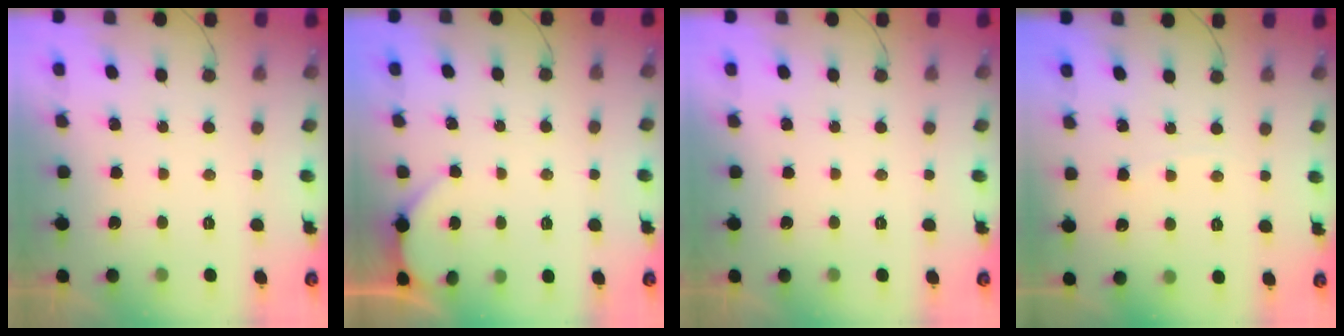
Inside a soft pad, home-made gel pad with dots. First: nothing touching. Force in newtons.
{"total": 1.8, "press": 1.8, "slide": 0.2}
{"total": 0.0}
{"total": 1.8, "press": 1.8, "slide": 0.2}